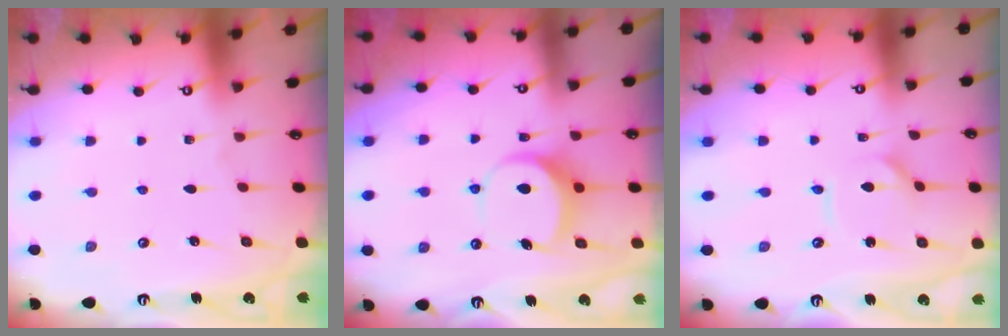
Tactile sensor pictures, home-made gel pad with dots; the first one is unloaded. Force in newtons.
{"total": 8.1, "press": 8.0, "slide": 0.9}
{"total": 2.2, "press": 2.2, "slide": 0.4}